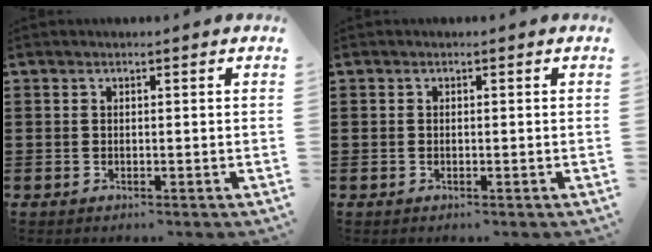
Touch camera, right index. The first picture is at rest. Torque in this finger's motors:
{"motor_torque": [0.00, 2.14, 0.02, 0.01]}